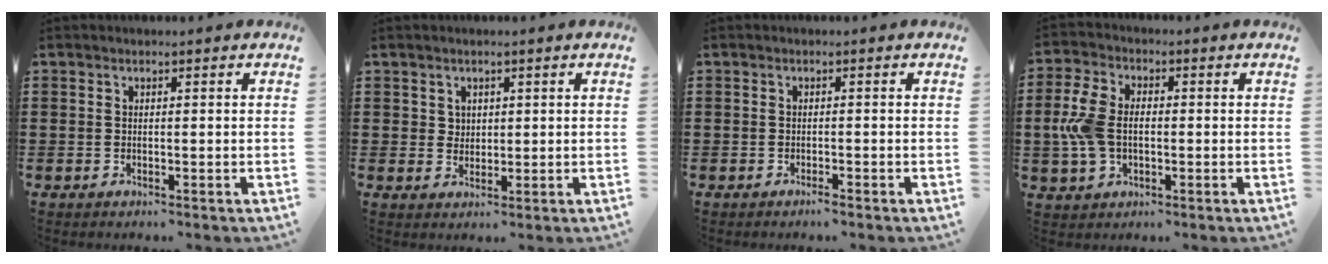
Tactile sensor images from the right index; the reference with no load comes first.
{"total": 1.9, "force": [1.1, 1.5, 0.3], "torque": [-0.011, 0.007, 0.022]}
{"total": 0.8, "force": [-0.7, 0.1, 0.4], "torque": [-0.009, -0.003, -0.014]}
{"total": 7.0, "force": [-0.5, 4.7, 5.2], "torque": [-0.144, 0.000, -0.021]}